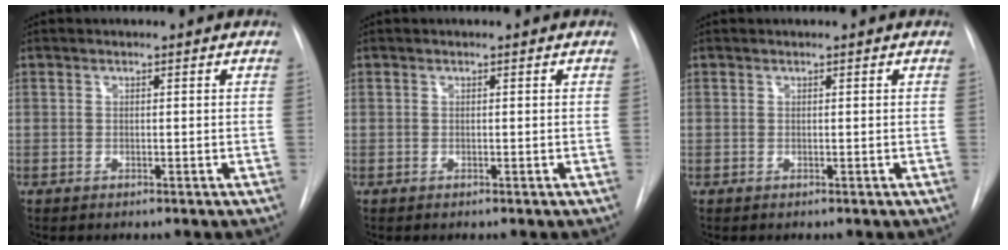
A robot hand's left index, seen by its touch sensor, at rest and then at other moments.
{"total": 0.0}
{"total": 0.0}